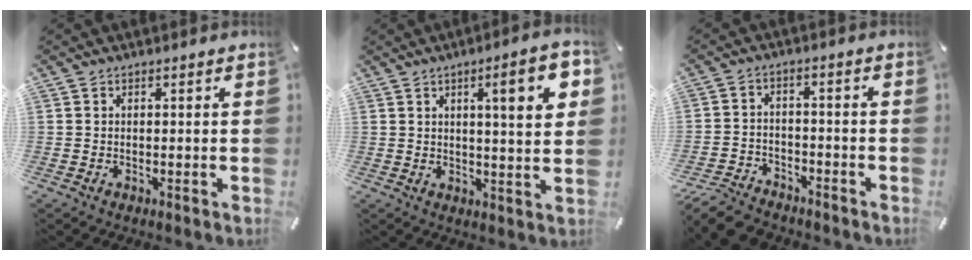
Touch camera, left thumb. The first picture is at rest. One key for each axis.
{"total": 11.2, "fx": 4.3, "fy": 2.2, "fz": 10.1, "tx": -0.139, "ty": -0.013, "tz": 0.058}
{"total": 7.6, "fx": -6.8, "fy": 2.9, "fz": 2.0, "tx": -0.041, "ty": 0.035, "tz": -0.133}